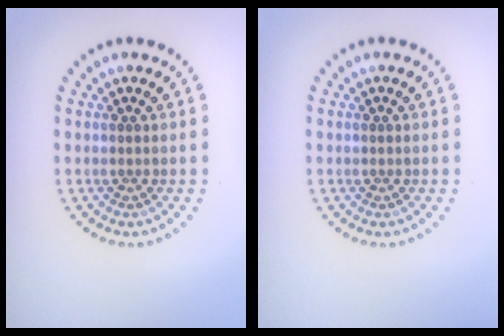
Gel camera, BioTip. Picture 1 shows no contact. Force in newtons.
{"total": 0.0}